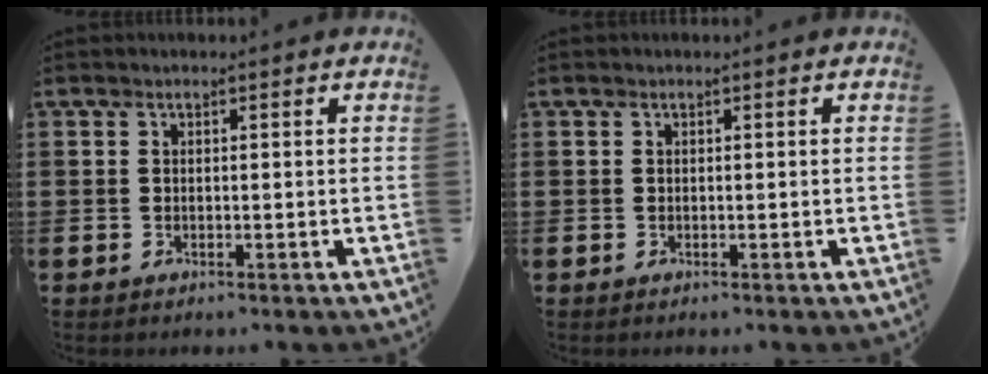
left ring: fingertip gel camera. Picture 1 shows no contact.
{"total": 0.0}